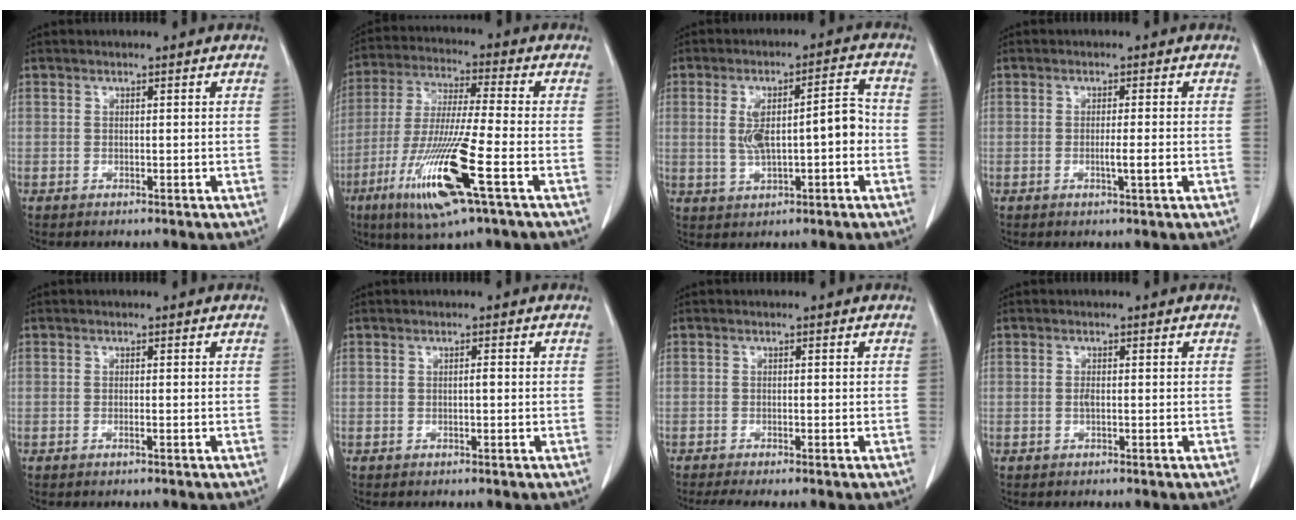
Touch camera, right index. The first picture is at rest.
{"total": 15.6, "force": [-6.5, 0.2, 14.2], "torque": [-0.293, -0.031, -0.121]}
{"total": 9.0, "force": [-0.5, 2.5, 8.7], "torque": [-0.153, 0.025, -0.001]}
{"total": 2.4, "force": [-0.6, -0.3, 2.3], "torque": [-0.040, -0.005, -0.011]}
{"total": 0.6, "force": [-0.3, -0.1, 0.5], "torque": [-0.010, -0.001, -0.005]}
{"total": 0.6, "force": [-0.1, 0.1, 0.6], "torque": [-0.009, 0.001, -0.002]}
{"total": 2.6, "force": [-2.1, 0.0, 1.5], "torque": [-0.028, -0.007, -0.036]}
{"total": 0.8, "force": [-0.1, 0.2, 0.7], "torque": [-0.017, 0.000, -0.002]}